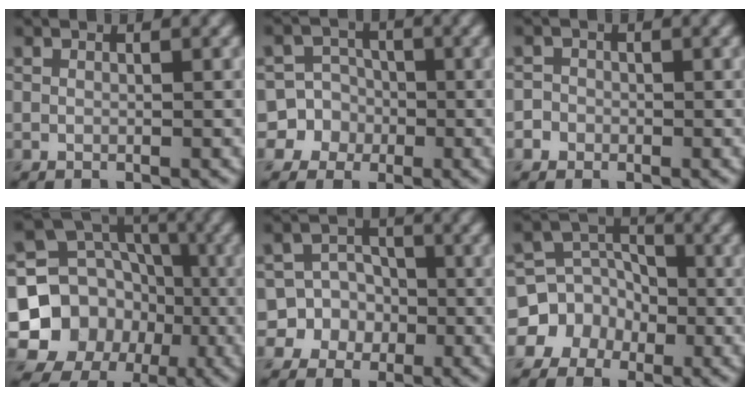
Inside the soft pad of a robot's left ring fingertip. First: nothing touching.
{"total": 6.8, "force": [-2.0, 6.5, 0.4], "torque": [0.004, 0.014, -0.062]}
{"total": 1.7, "force": [-0.7, 1.5, 0.3], "torque": [0.006, 0.009, -0.017]}
{"total": 13.4, "force": [-3.2, 12.3, 4.4], "torque": [-0.094, -0.020, -0.071]}
{"total": 6.8, "force": [-2.0, 6.4, 0.8], "torque": [0.000, 0.014, -0.055]}
{"total": 6.5, "force": [-2.6, 5.8, 1.1], "torque": [0.002, 0.009, -0.066]}